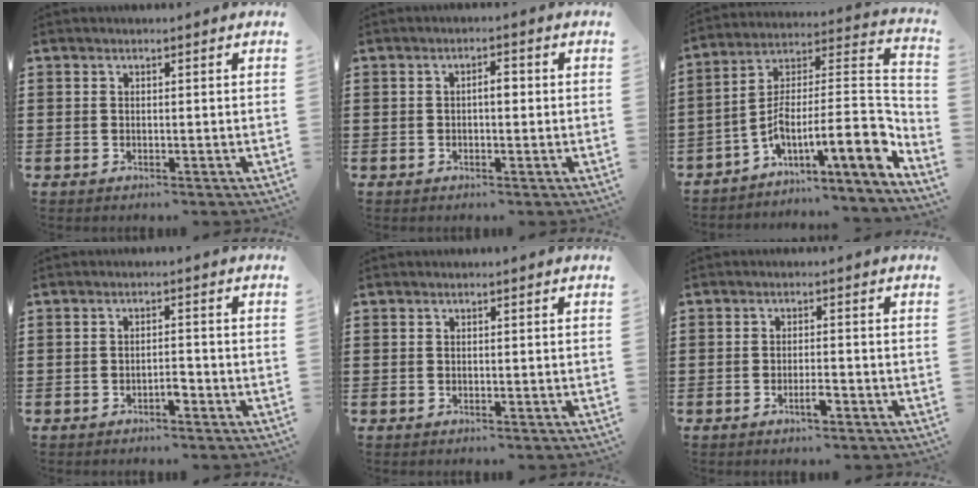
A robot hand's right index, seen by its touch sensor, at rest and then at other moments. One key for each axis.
{"total": 2.2, "fx": -0.2, "fy": 0.7, "fz": 2.1, "tx": -0.039, "ty": 0.003, "tz": -0.005}
{"total": 11.7, "fx": -4.3, "fy": 2.4, "fz": 10.6, "tx": -0.183, "ty": -0.041, "tz": -0.086}
{"total": 2.0, "fx": -1.1, "fy": 0.6, "fz": 1.5, "tx": -0.030, "ty": 0.001, "tz": -0.021}
{"total": 0.0}
{"total": 2.5, "fx": -1.4, "fy": 0.5, "fz": 2.1, "tx": -0.043, "ty": -0.002, "tz": -0.027}